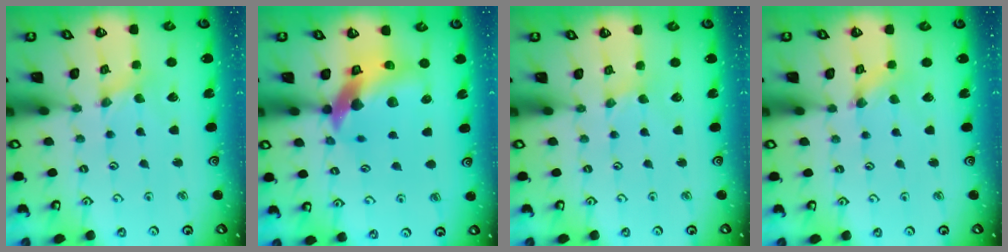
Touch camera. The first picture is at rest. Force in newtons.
{"total": 13.7, "press": 13.6, "slide": 2.1}
{"total": 0.0}
{"total": 0.8, "press": 0.7, "slide": 0.3}